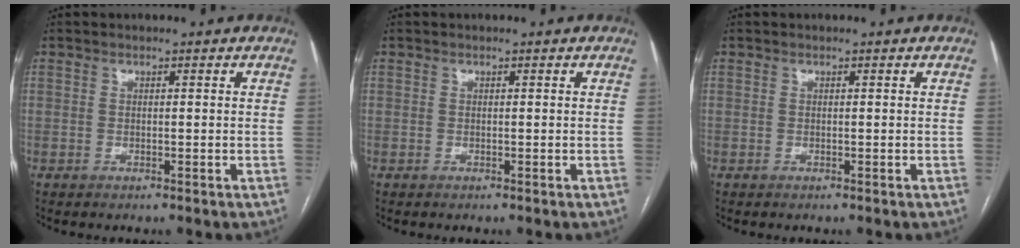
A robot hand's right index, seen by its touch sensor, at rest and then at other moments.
{"total": 0.0}
{"total": 0.0}